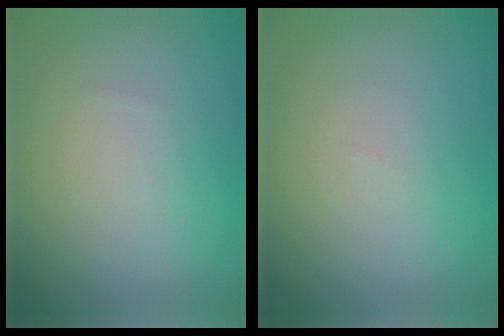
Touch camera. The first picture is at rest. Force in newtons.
{"total": 0.0}